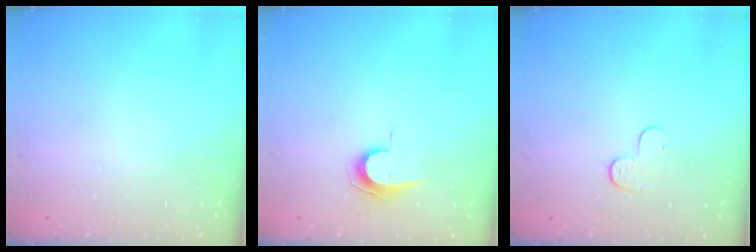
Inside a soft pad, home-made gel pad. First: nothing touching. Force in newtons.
{"total": 7.7, "press": 7.6, "slide": 0.4}
{"total": 3.9, "press": 3.8, "slide": 0.4}